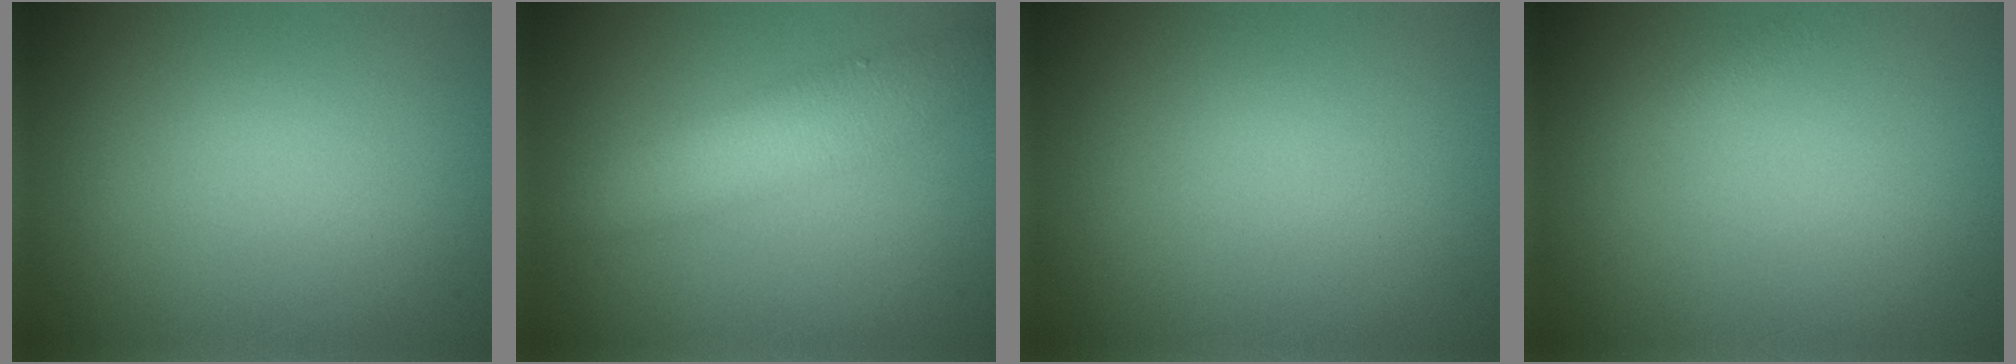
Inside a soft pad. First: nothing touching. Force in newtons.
{"total": 4.6, "press": 4.6, "slide": 0.0}
{"total": 0.0}
{"total": 0.9, "press": 0.9, "slide": 0.0}